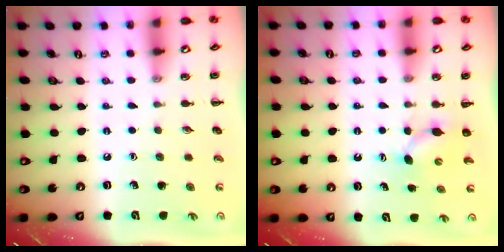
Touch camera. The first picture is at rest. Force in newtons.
{"total": 3.6, "press": 3.5, "slide": 0.5}